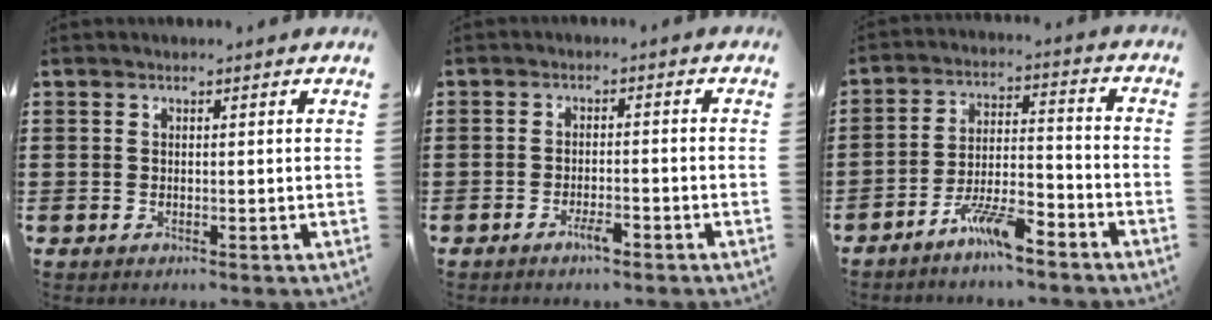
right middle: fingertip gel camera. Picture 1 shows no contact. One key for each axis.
{"total": 2.7, "fx": -1.7, "fy": 0.6, "fz": 1.9, "tx": -0.032, "ty": 0.002, "tz": -0.031}
{"total": 7.3, "fx": -5.7, "fy": 1.3, "fz": 4.5, "tx": -0.104, "ty": -0.003, "tz": -0.111}